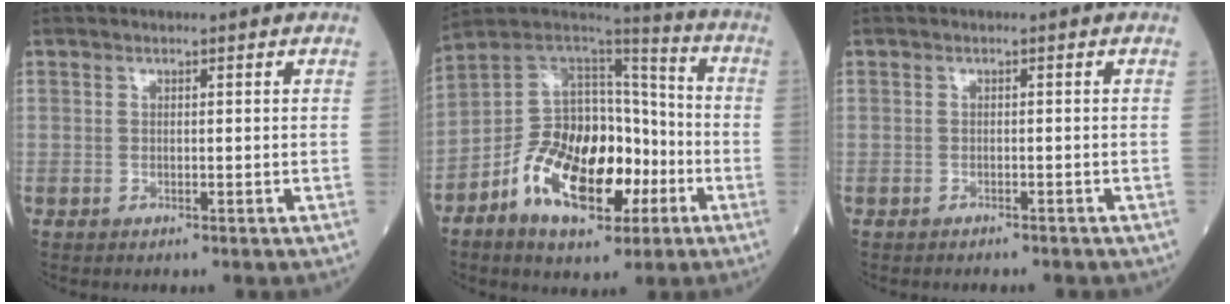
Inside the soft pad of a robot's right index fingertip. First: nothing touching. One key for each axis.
{"total": 18.8, "fx": -6.9, "fy": 9.2, "fz": 14.9, "tx": -0.276, "ty": 0.015, "tz": -0.111}
{"total": 2.5, "fx": -2.3, "fy": 0.8, "fz": 0.7, "tx": -0.018, "ty": -0.004, "tz": -0.025}